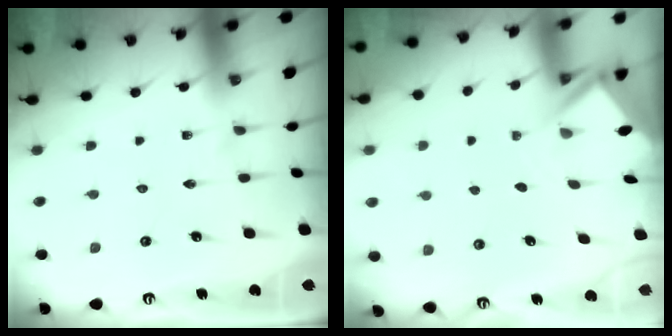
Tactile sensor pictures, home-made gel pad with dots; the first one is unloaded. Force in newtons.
{"total": 2.9, "press": 2.9, "slide": 0.3}